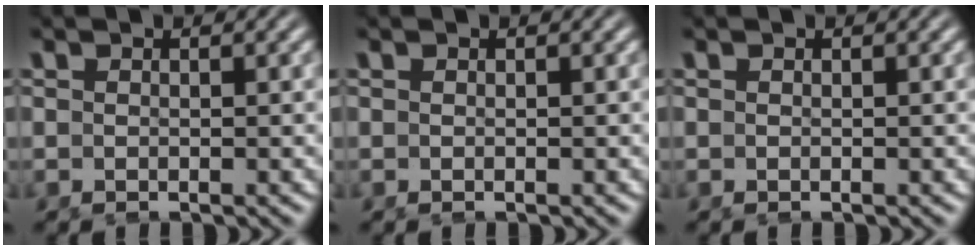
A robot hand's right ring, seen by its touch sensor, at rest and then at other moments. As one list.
[{"total": 0.0}, {"total": 0.0}]